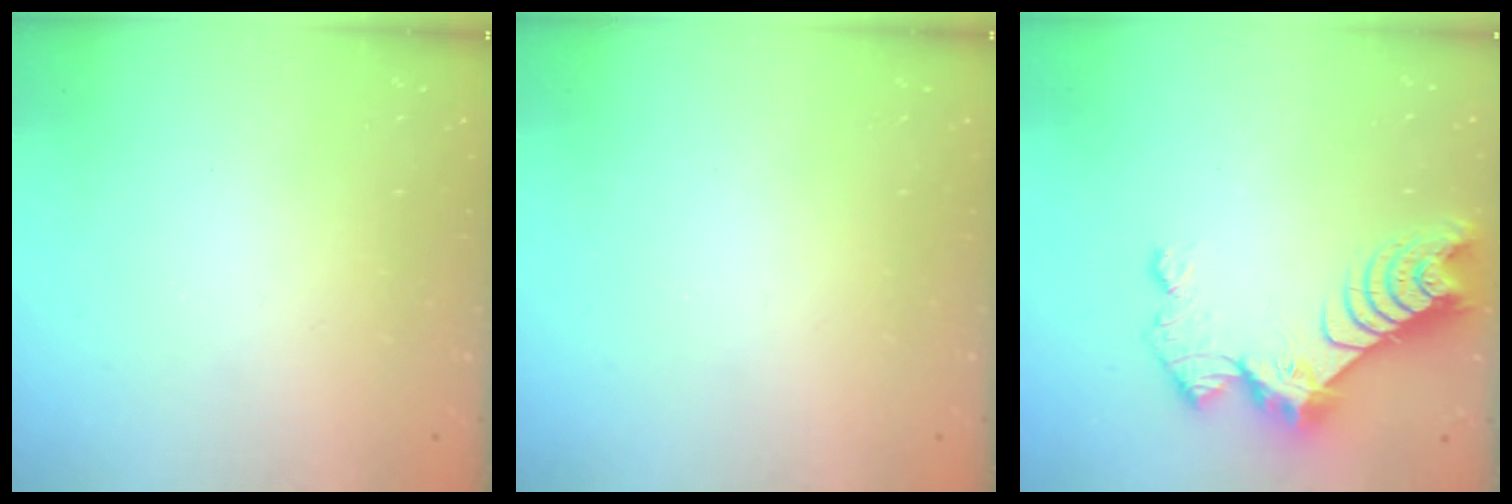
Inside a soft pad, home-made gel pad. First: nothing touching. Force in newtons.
{"total": 0.0}
{"total": 9.0, "press": 9.0, "slide": 0.8}